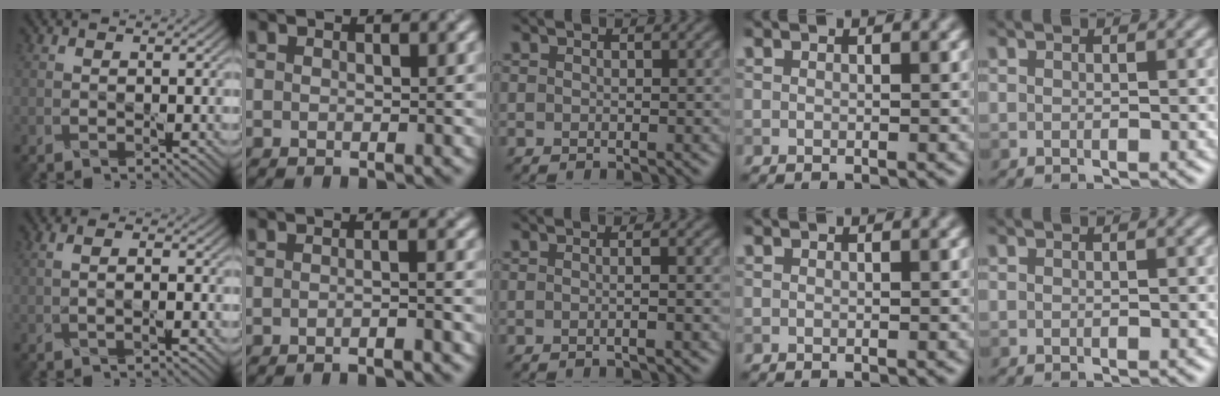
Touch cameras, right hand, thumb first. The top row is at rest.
{"thumb": {"total": 2.3, "force": [-0.2, 0.8, 2.1], "torque": [-0.034, -0.001, -0.008]}, "index": {"total": 2.0, "force": [-1.2, 0.4, 1.6], "torque": [-0.012, 0.001, -0.028]}, "middle": {"total": 2.0, "force": [-0.1, 0.8, 1.8], "torque": [-0.006, -0.006, -0.011]}}